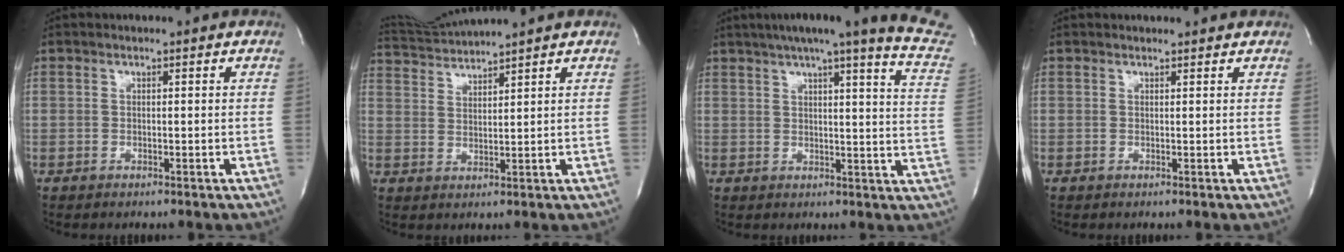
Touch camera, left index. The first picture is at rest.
{"total": 5.5, "force": [5.1, -1.9, 0.5], "torque": [-0.020, -0.003, 0.105]}
{"total": 21.5, "force": [18.2, -0.1, 11.3], "torque": [-0.155, -0.047, 0.206]}
{"total": 2.4, "force": [2.3, 0.5, 0.3], "torque": [-0.010, 0.011, 0.022]}